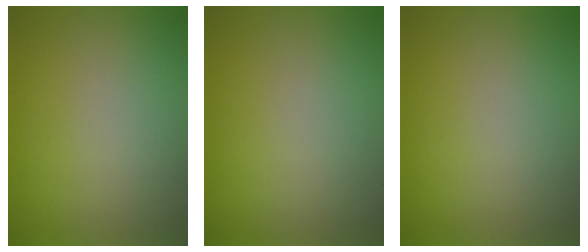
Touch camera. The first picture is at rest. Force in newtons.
{"total": 0.0}
{"total": 0.0}